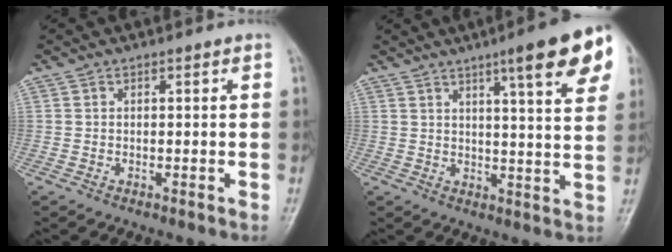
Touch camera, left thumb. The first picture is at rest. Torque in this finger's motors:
{"motor_torque": [0.78, 0.74, 1.78, -0.98, 0.29]}